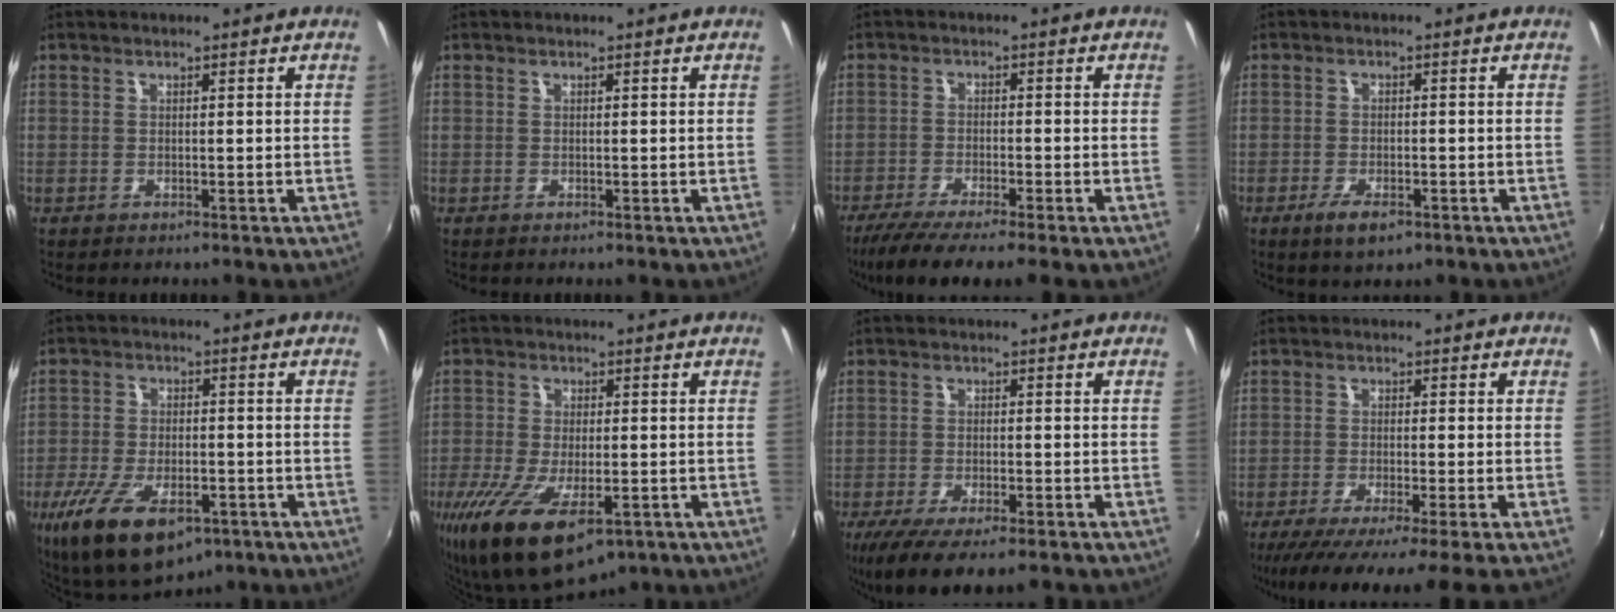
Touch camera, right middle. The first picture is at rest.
{"total": 0.0}
{"total": 8.5, "force": [-6.5, 0.2, 5.4], "torque": [-0.118, -0.029, -0.111]}
{"total": 4.6, "force": [-2.5, 1.8, 3.4], "torque": [-0.077, -0.012, -0.041]}
{"total": 16.0, "force": [-8.8, 7.1, 11.3], "torque": [-0.234, -0.041, -0.142]}
{"total": 16.4, "force": [-8.5, 7.0, 12.2], "torque": [-0.259, -0.058, -0.133]}
{"total": 12.1, "force": [-8.8, 3.0, 7.8], "torque": [-0.163, -0.047, -0.143]}
{"total": 10.2, "force": [-8.4, -1.8, 5.6], "torque": [-0.112, -0.040, -0.133]}